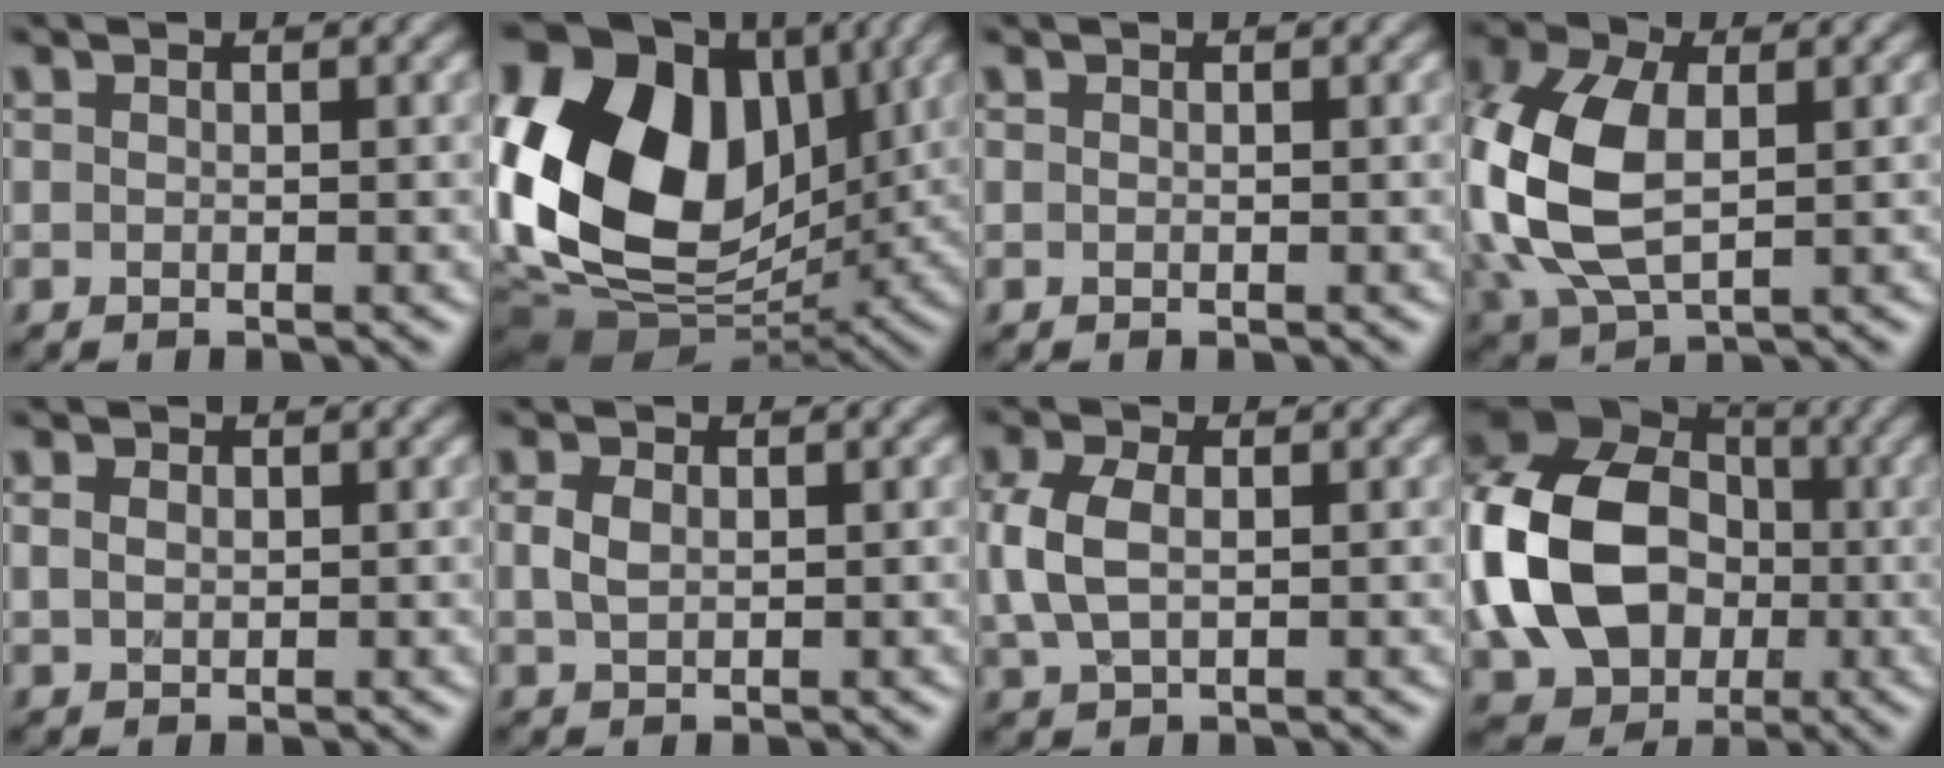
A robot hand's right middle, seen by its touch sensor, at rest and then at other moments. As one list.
[{"total": 17.4, "force": [2.5, 12.5, 11.7], "torque": [-0.237, 0.011, 0.041]}, {"total": 0.0}, {"total": 9.5, "force": [0.2, 6.1, 7.2], "torque": [-0.194, 0.004, 0.007]}, {"total": 1.1, "force": [0.5, 0.8, 0.4], "torque": [-0.009, 0.002, 0.012]}, {"total": 1.5, "force": [0.3, 1.1, 1.0], "torque": [-0.027, 0.001, 0.008]}, {"total": 3.8, "force": [0.4, 2.5, 2.8], "torque": [-0.072, 0.006, 0.009]}, {"total": 14.7, "force": [-1.3, 11.4, 9.2], "torque": [-0.221, 0.008, -0.035]}]